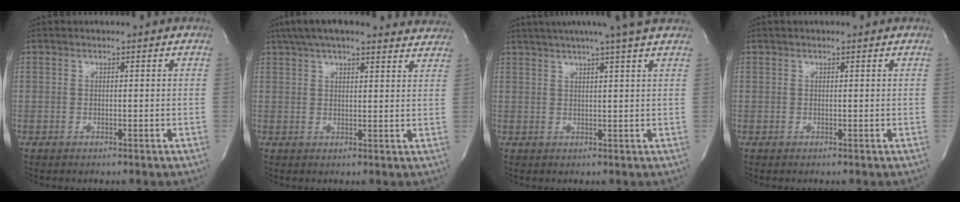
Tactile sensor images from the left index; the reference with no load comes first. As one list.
[{"total": 20.1, "force": [17.8, 3.9, 8.6], "torque": [-0.135, 0.039, 0.228]}, {"total": 11.1, "force": [9.1, -1.1, 6.2], "torque": [-0.104, 0.014, 0.111]}, {"total": 0.5, "force": [0.5, 0.0, 0.3], "torque": [-0.006, 0.010, 0.008]}]